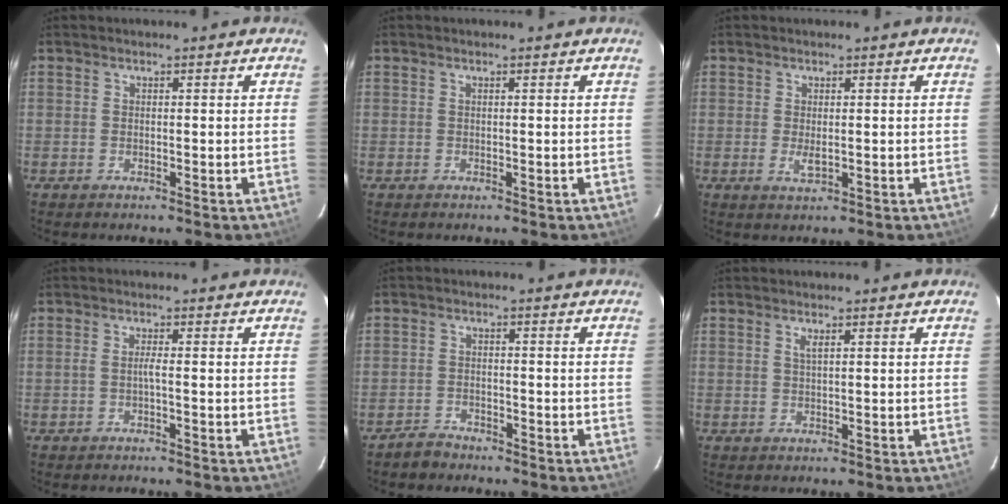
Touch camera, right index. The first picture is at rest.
{"total": 0.0}
{"total": 2.1, "force": [-0.2, 1.0, 1.9], "torque": [-0.035, -0.003, -0.002]}
{"total": 1.2, "force": [-0.5, -0.3, 1.0], "torque": [-0.018, 0.001, -0.010]}
{"total": 3.1, "force": [-2.7, 1.5, 0.4], "torque": [-0.016, 0.011, -0.046]}
{"total": 1.1, "force": [0.6, 0.1, 0.9], "torque": [-0.018, 0.000, 0.011]}